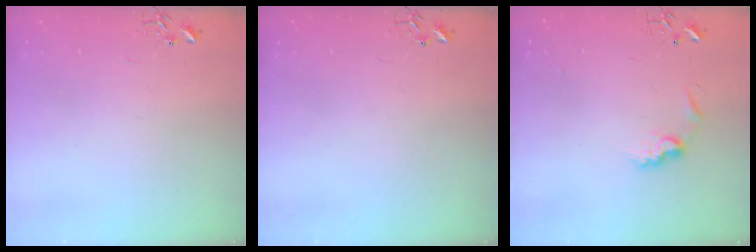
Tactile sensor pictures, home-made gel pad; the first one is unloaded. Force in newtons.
{"total": 0.0}
{"total": 8.4, "press": 8.4, "slide": 0.3}